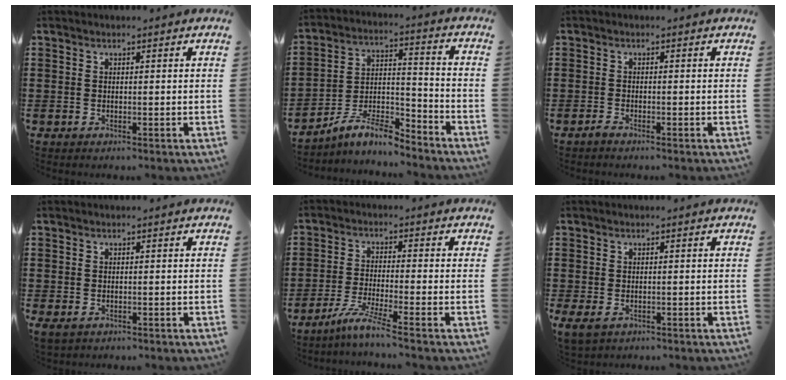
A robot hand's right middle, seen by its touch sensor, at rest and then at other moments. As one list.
[{"total": 8.7, "force": [-7.7, 1.8, 3.8], "torque": [-0.069, 0.015, -0.147]}, {"total": 1.0, "force": [-0.9, 0.1, 0.4], "torque": [-0.011, -0.003, -0.018]}, {"total": 0.5, "force": [-0.3, 0.4, 0.2], "torque": [-0.014, -0.002, -0.009]}, {"total": 5.1, "force": [-4.0, -0.3, 3.0], "torque": [-0.071, -0.015, -0.079]}, {"total": 1.1, "force": [-0.4, 0.7, 0.7], "torque": [-0.032, -0.005, -0.013]}]